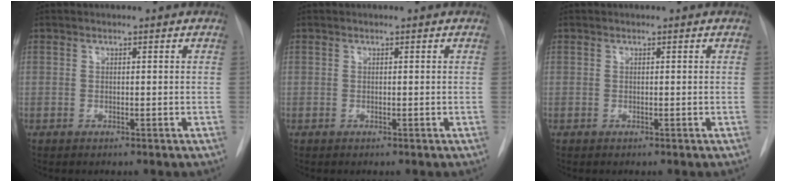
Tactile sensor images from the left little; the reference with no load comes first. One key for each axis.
{"total": 0.0}
{"total": 0.0}